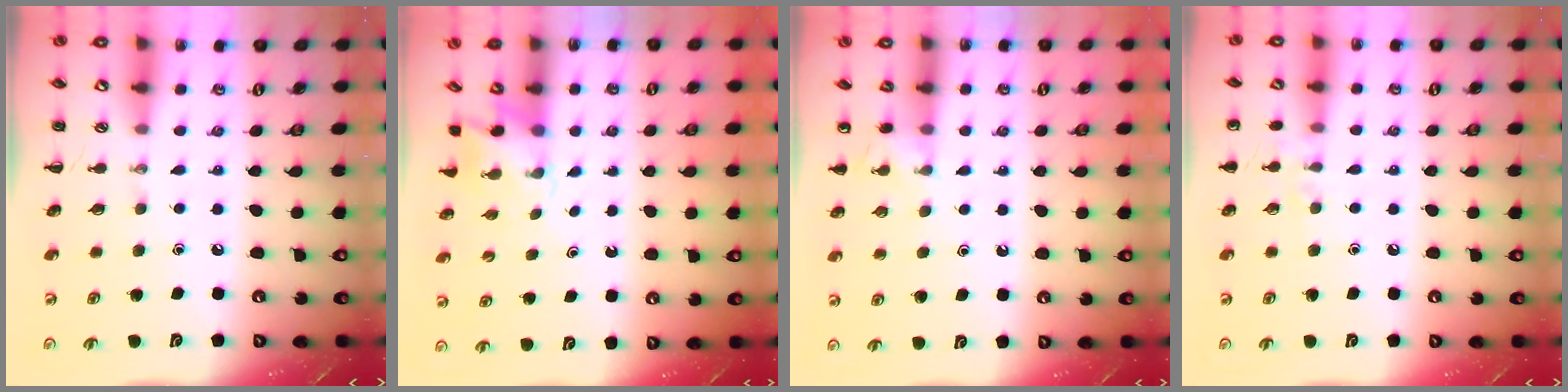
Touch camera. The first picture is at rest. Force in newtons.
{"total": 2.5, "press": 2.3, "slide": 1.0}
{"total": 4.4, "press": 4.2, "slide": 1.4}
{"total": 5.9, "press": 5.8, "slide": 1.4}